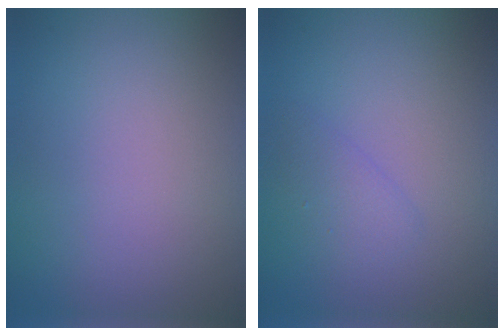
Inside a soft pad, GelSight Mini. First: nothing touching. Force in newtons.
{"total": 1.4, "press": 1.4, "slide": 0.1}